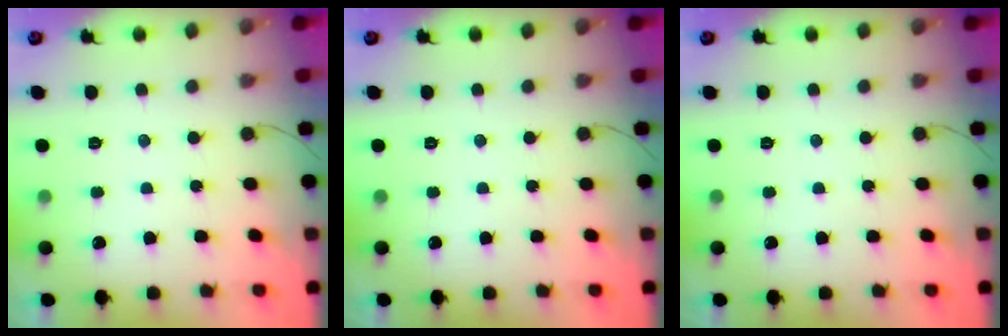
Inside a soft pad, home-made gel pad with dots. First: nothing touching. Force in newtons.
{"total": 0.0}
{"total": 0.0}